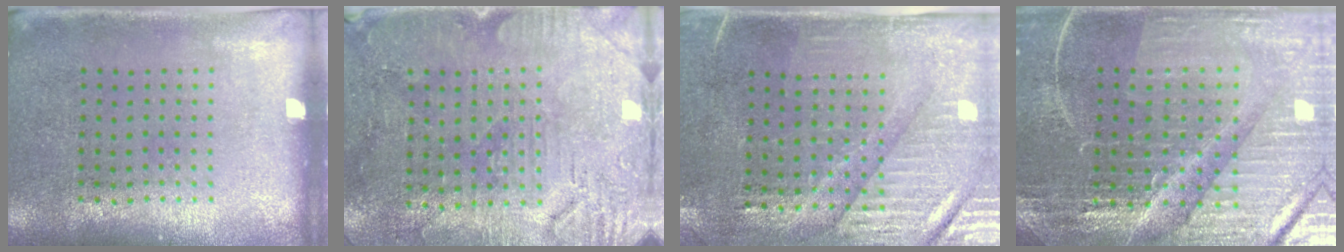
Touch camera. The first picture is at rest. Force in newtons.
{"total": 3.0, "press": 2.9, "slide": 0.8}
{"total": 3.2, "press": 2.9, "slide": 1.5}
{"total": 4.5, "press": 4.4, "slide": 1.3}